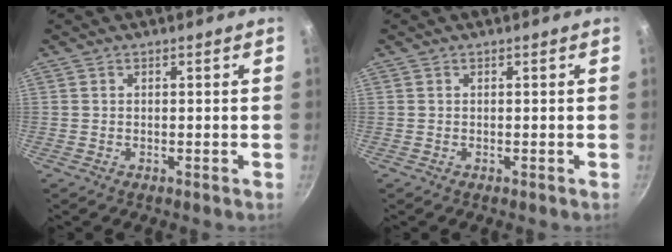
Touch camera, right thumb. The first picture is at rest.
{"total": 0.0}